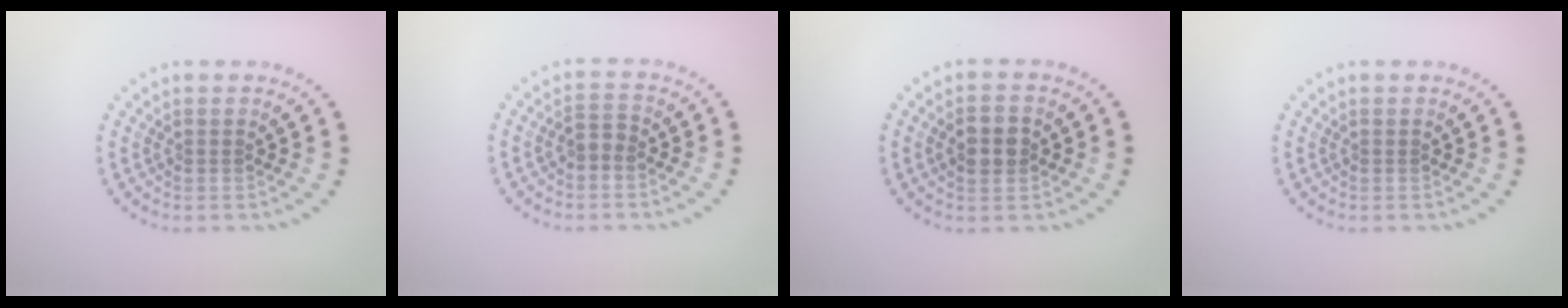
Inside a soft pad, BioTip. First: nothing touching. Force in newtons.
{"total": 1.3, "press": 1.1, "slide": 0.5}
{"total": 3.0, "press": 3.0, "slide": 0.1}
{"total": 0.0}